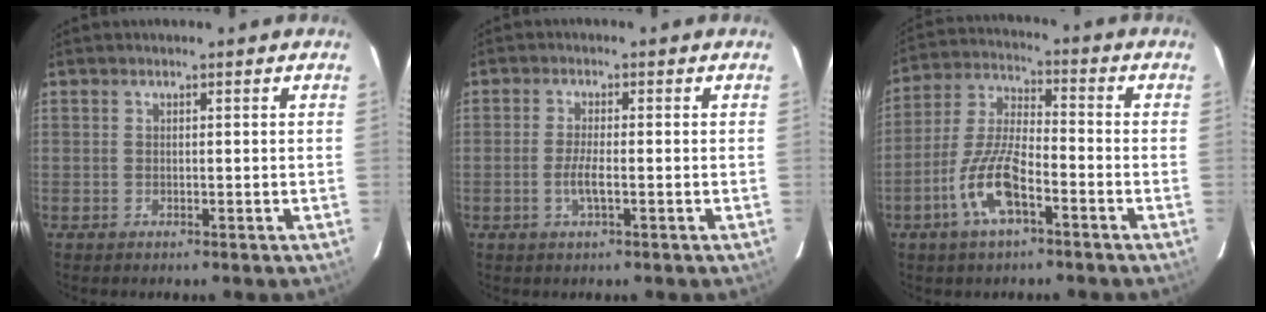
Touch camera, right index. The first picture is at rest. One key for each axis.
{"total": 3.5, "fx": -1.1, "fy": 0.6, "fz": 3.3, "tx": -0.068, "ty": -0.004, "tz": -0.022}
{"total": 11.5, "fx": -5.5, "fy": 3.7, "fz": 9.4, "tx": -0.203, "ty": -0.001, "tz": -0.108}